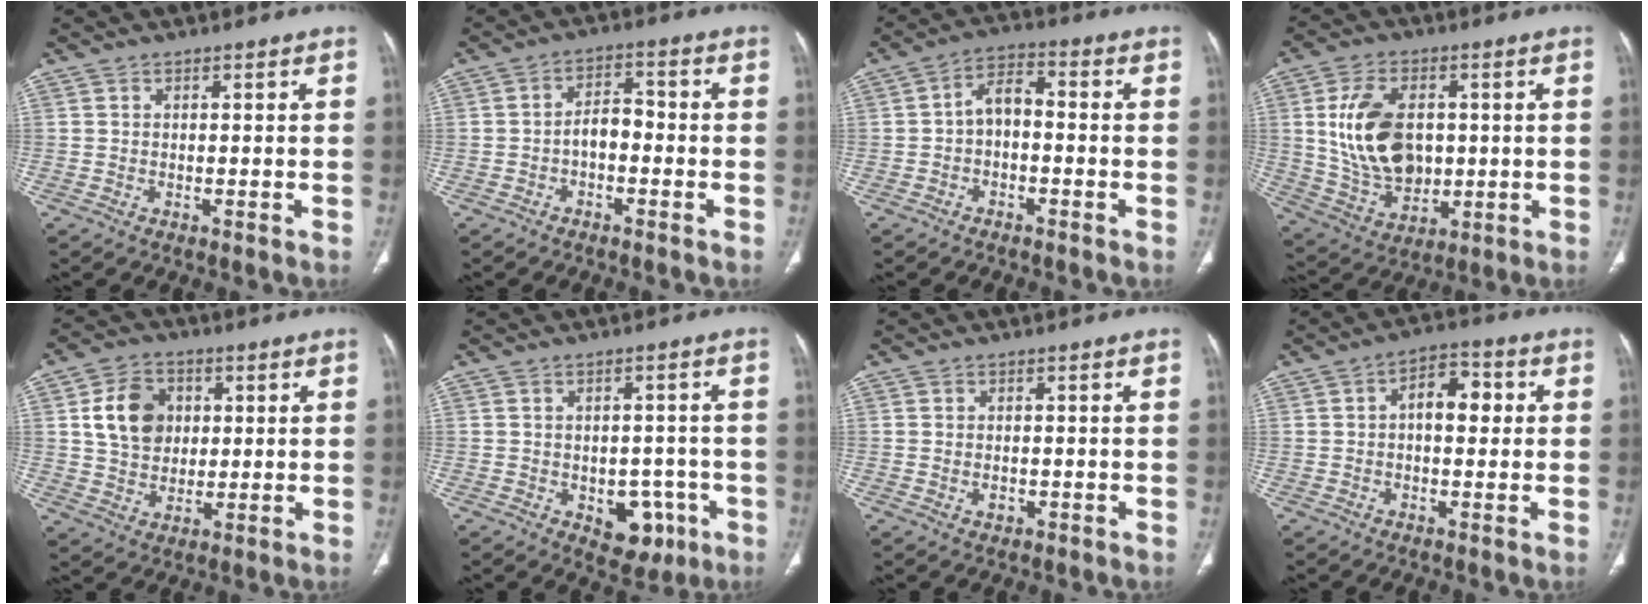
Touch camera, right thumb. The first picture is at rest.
{"total": 4.4, "force": [-1.5, 2.6, 3.2], "torque": [-0.045, 0.028, -0.032]}
{"total": 5.5, "force": [-0.9, 3.3, 4.2], "torque": [-0.064, 0.029, -0.028]}
{"total": 15.3, "force": [1.9, 10.2, 11.2], "torque": [-0.180, -0.009, 0.047]}
{"total": 10.6, "force": [2.3, 8.4, 6.1], "torque": [-0.079, -0.001, 0.042]}
{"total": 7.9, "force": [-3.0, 5.4, 5.0], "torque": [-0.029, 0.015, -0.027]}
{"total": 1.5, "force": [-0.4, 1.2, 0.9], "torque": [-0.012, 0.002, -0.003]}
{"total": 7.5, "force": [0.9, 4.3, 6.1], "torque": [-0.072, 0.021, 0.005]}